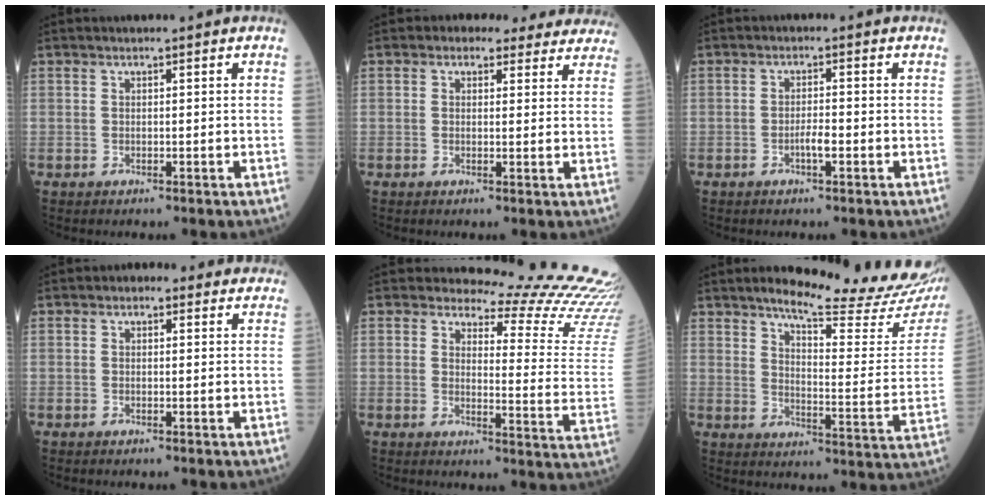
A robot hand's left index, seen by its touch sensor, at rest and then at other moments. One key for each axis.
{"total": 9.0, "fx": 7.8, "fy": 4.2, "fz": 1.4, "tx": 0.016, "ty": 0.015, "tz": 0.066}
{"total": 2.1, "fx": -0.9, "fy": 0.3, "fz": 1.9, "tx": -0.033, "ty": 0.001, "tz": -0.018}
{"total": 2.9, "fx": 1.9, "fy": 1.9, "fz": 1.1, "tx": -0.007, "ty": 0.020, "tz": 0.017}
{"total": 18.9, "fx": 18.8, "fy": 0.5, "fz": 1.3, "tx": 0.003, "ty": -0.175, "tz": 0.180}
{"total": 19.9, "fx": 17.2, "fy": 0.9, "fz": 10.0, "tx": -0.137, "ty": -0.076, "tz": 0.211}